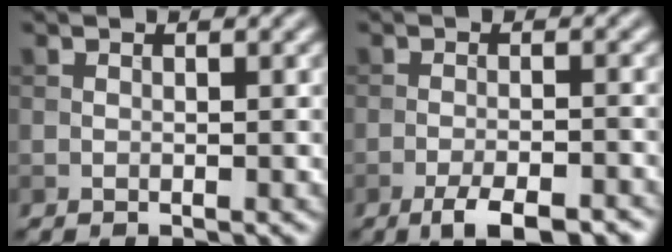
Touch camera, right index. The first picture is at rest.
{"total": 4.9, "force": [-3.4, 1.3, 3.3], "torque": [-0.057, -0.004, -0.052]}